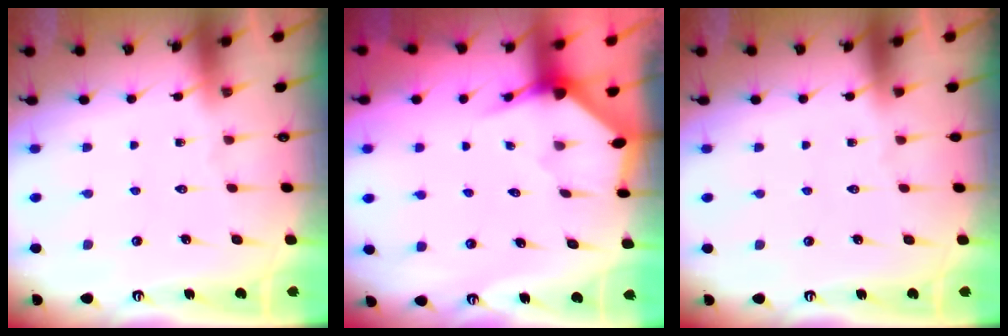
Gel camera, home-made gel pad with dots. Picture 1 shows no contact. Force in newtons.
{"total": 2.9, "press": 2.9, "slide": 0.3}
{"total": 0.0}